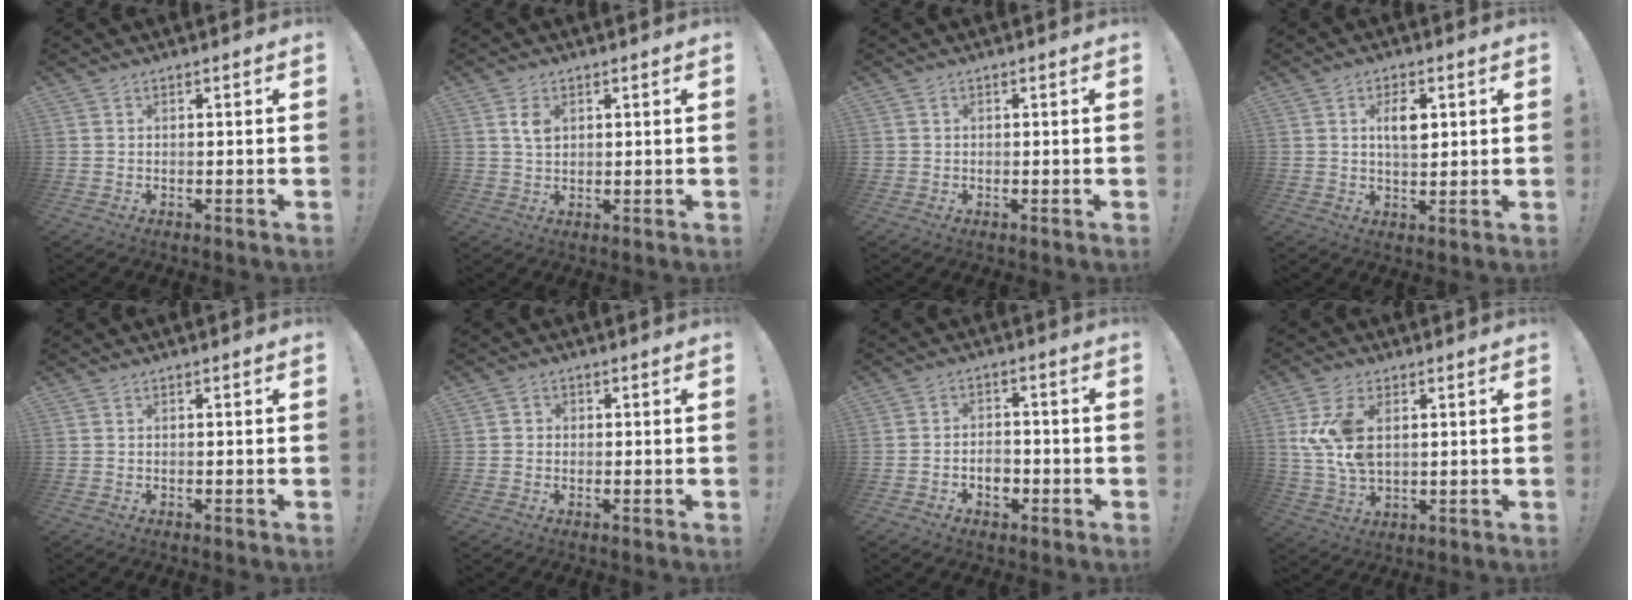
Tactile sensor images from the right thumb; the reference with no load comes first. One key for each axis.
{"total": 3.9, "fx": 1.4, "fy": 2.5, "fz": 2.6, "tx": -0.030, "ty": -0.005, "tz": 0.021}
{"total": 0.7, "fx": 0.0, "fy": 0.7, "fz": 0.0, "tx": -0.003, "ty": 0.003, "tz": 0.001}
{"total": 6.7, "fx": 1.6, "fy": 3.4, "fz": 5.5, "tx": -0.078, "ty": -0.003, "tz": 0.023}
{"total": 0.0}
{"total": 2.0, "fx": -0.3, "fy": 1.8, "fz": 0.7, "tx": -0.003, "ty": 0.003, "tz": -0.008}
{"total": 4.9, "fx": -2.1, "fy": 3.7, "fz": 2.5, "tx": -0.030, "ty": 0.008, "tz": -0.036}
{"total": 10.7, "fx": 2.5, "fy": 6.5, "fz": 8.0, "tx": -0.155, "ty": -0.008, "tz": 0.046}